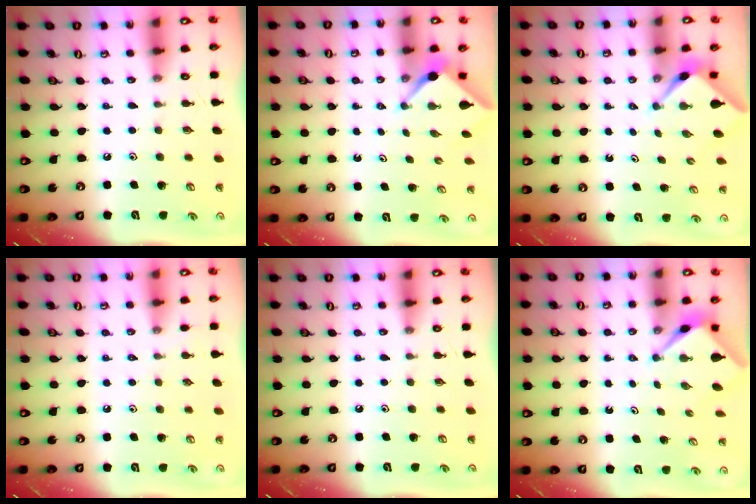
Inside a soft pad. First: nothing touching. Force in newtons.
{"total": 2.3, "press": 2.3, "slide": 0.2}
{"total": 2.3, "press": 2.3, "slide": 0.2}
{"total": 1.9, "press": 1.8, "slide": 0.4}
{"total": 0.0}
{"total": 2.8, "press": 2.8, "slide": 0.1}